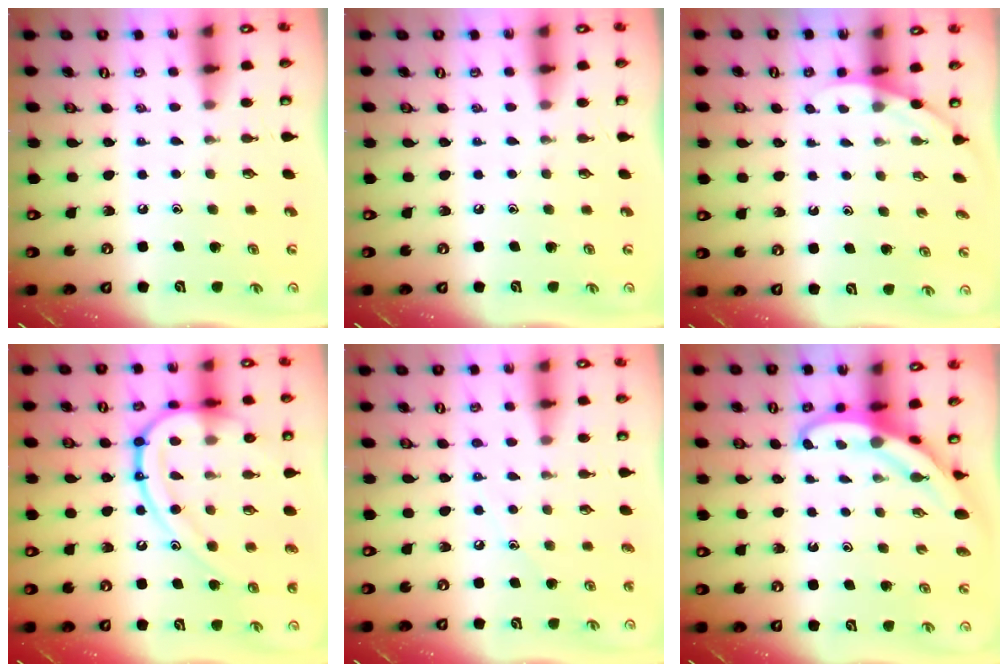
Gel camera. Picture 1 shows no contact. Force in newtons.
{"total": 0.0}
{"total": 2.0, "press": 2.0, "slide": 0.0}
{"total": 18.6, "press": 18.6, "slide": 1.2}
{"total": 5.8, "press": 5.7, "slide": 0.7}
{"total": 4.4, "press": 4.4, "slide": 0.4}